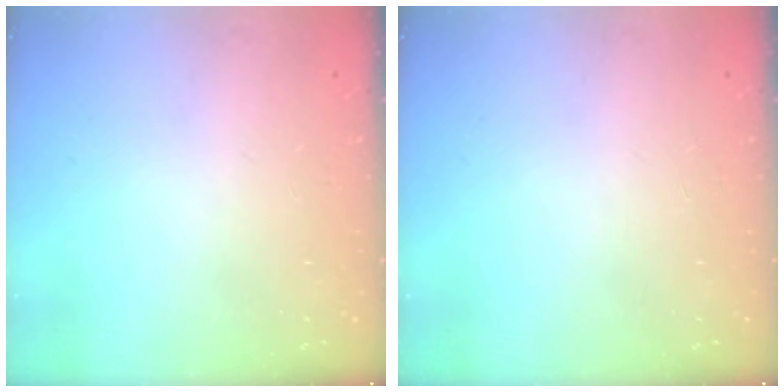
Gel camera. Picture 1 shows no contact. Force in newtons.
{"total": 0.0}